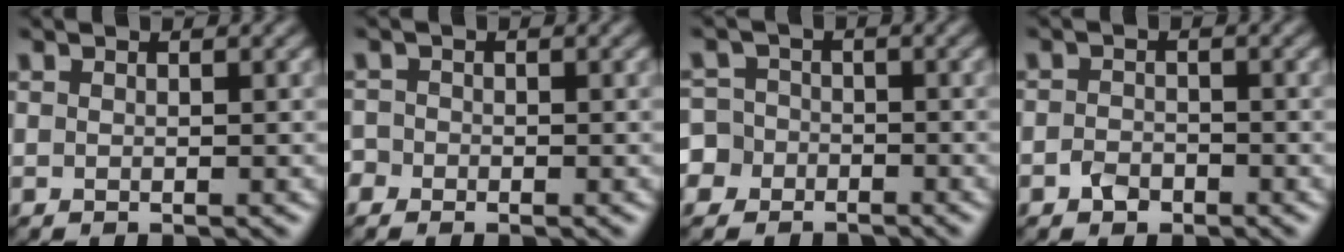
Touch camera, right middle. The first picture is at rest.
{"total": 1.7, "force": [-0.9, 1.4, 0.5], "torque": [-0.012, -0.002, -0.018]}
{"total": 5.9, "force": [-2.9, 5.1, 0.9], "torque": [-0.024, 0.010, -0.087]}
{"total": 1.6, "force": [-1.2, 0.9, 0.5], "torque": [-0.010, 0.002, -0.028]}